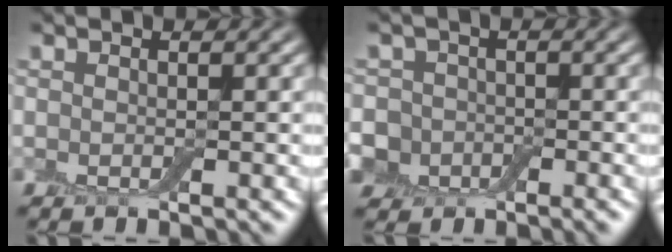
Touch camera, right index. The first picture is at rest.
{"total": 6.3, "force": [-1.9, 5.7, 2.1], "torque": [-0.036, 0.006, -0.069]}